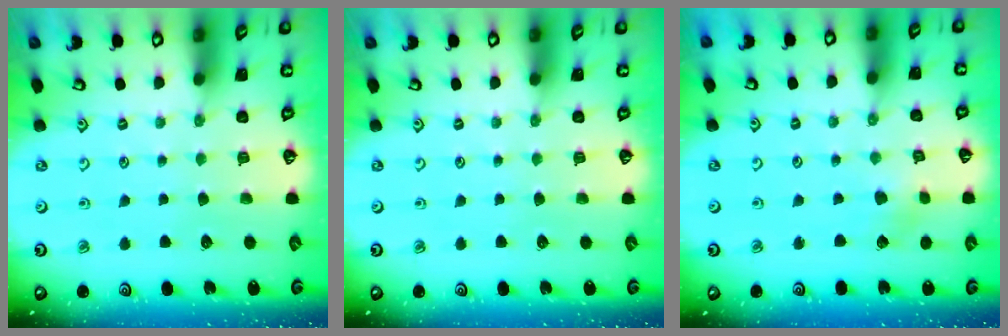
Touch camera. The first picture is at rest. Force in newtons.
{"total": 0.0}
{"total": 2.8, "press": 2.8, "slide": 0.5}